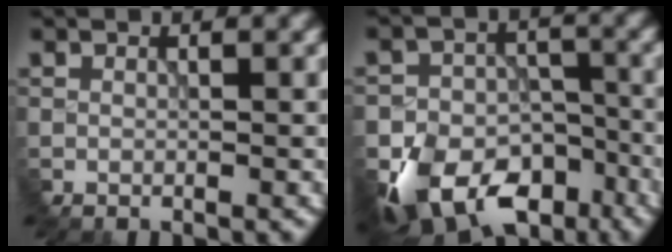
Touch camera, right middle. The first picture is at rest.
{"total": 10.3, "force": [-7.5, 6.0, 3.8], "torque": [-0.080, -0.021, -0.093]}